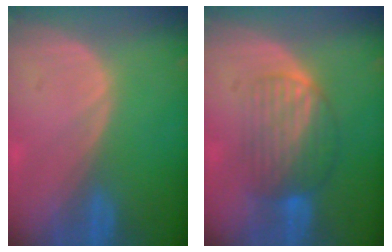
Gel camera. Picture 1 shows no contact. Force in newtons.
{"total": 6.8, "press": 6.5, "slide": 2.1}